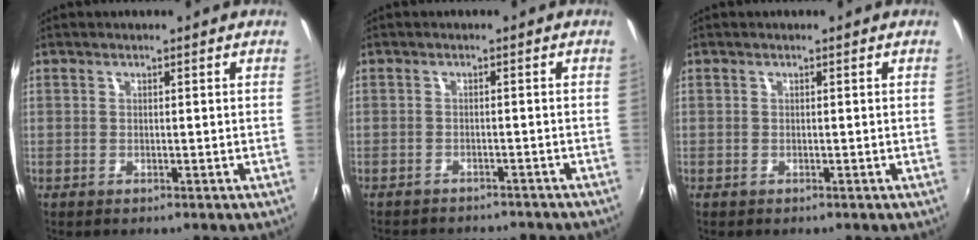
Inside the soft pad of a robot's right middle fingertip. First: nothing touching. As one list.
[{"total": 8.1, "force": [-7.4, 2.0, 2.6], "torque": [-0.064, -0.012, -0.101]}, {"total": 0.0}]